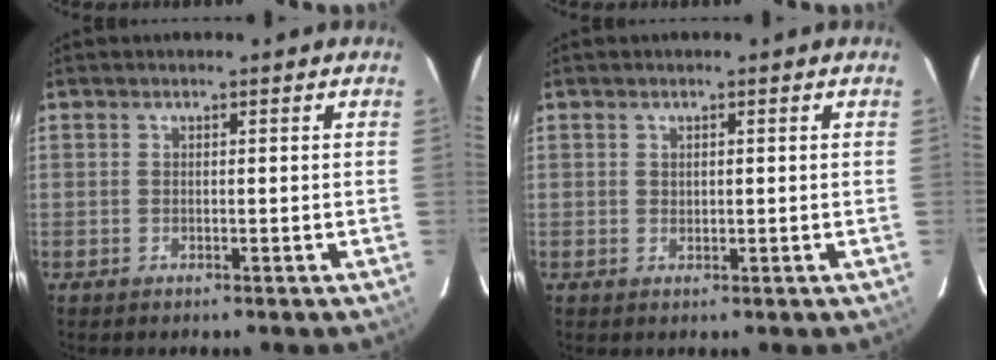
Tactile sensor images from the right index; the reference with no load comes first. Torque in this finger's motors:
{"motor_torque": [-0.20, 0.14, -0.05, 0.00]}